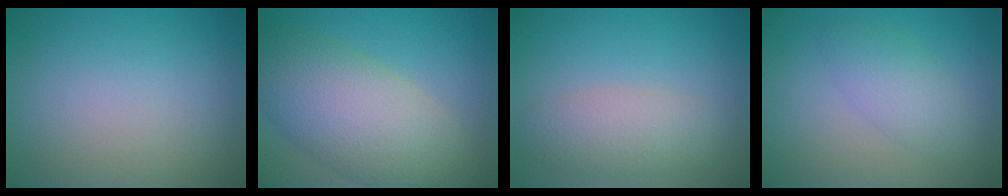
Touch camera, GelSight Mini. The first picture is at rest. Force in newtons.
{"total": 9.1, "press": 9.1, "slide": 0.3}
{"total": 3.5, "press": 3.5, "slide": 0.2}
{"total": 2.9, "press": 2.9, "slide": 0.1}